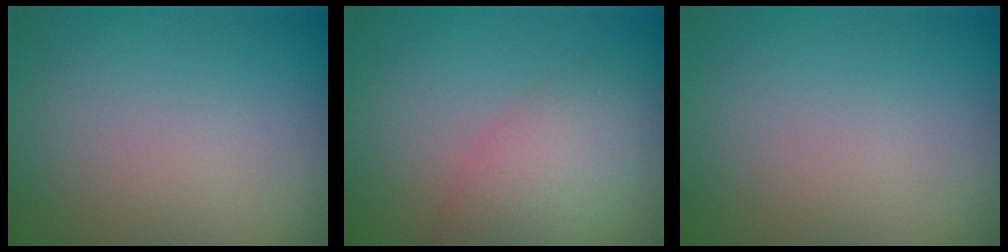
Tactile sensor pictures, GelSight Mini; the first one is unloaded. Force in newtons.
{"total": 4.9, "press": 4.9, "slide": 0.3}
{"total": 0.0}